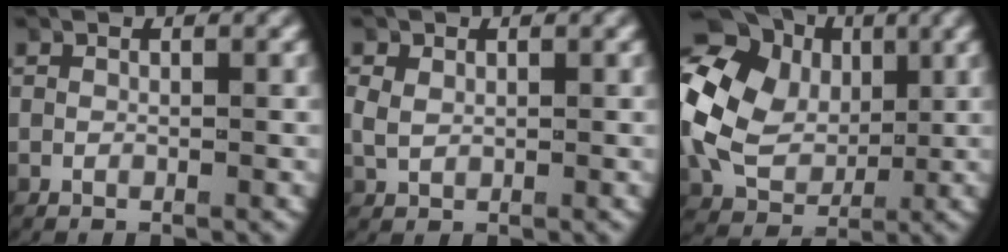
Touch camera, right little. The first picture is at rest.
{"total": 1.9, "force": [0.4, 1.6, 0.9], "torque": [-0.027, -0.003, 0.015]}
{"total": 11.7, "force": [1.6, 9.7, 6.3], "torque": [-0.139, -0.001, 0.022]}